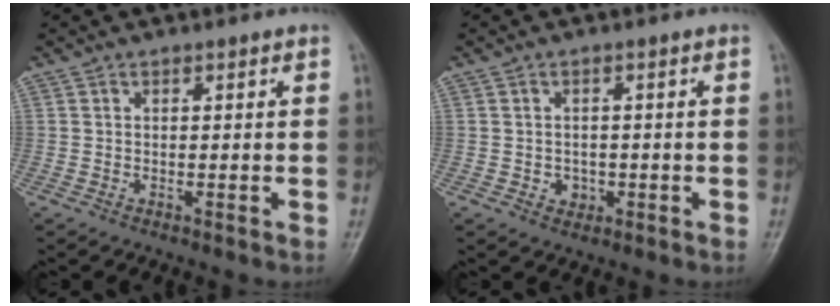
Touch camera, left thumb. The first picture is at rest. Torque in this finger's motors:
{"motor_torque": [-0.13, 0.13, 0.05, 0.02, 0.00]}